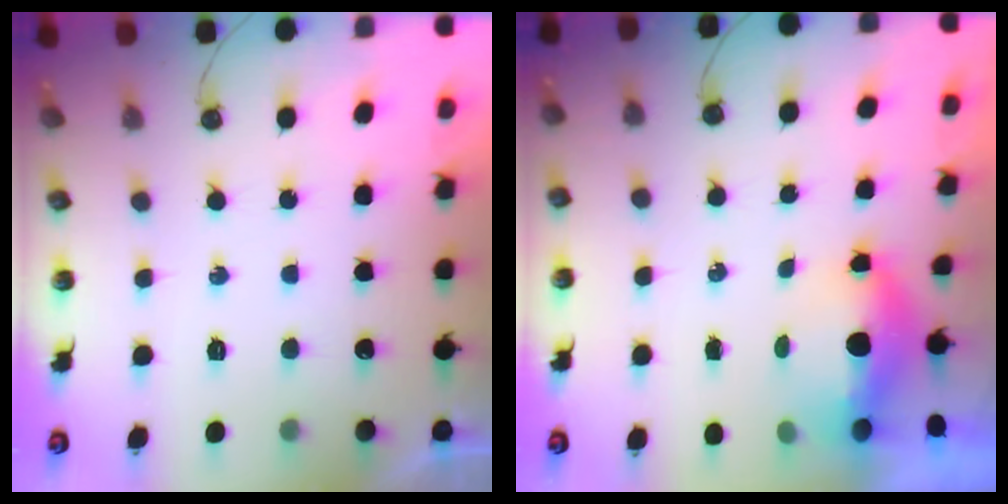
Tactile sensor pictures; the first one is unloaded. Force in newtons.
{"total": 11.3, "press": 6.0, "slide": 9.6}